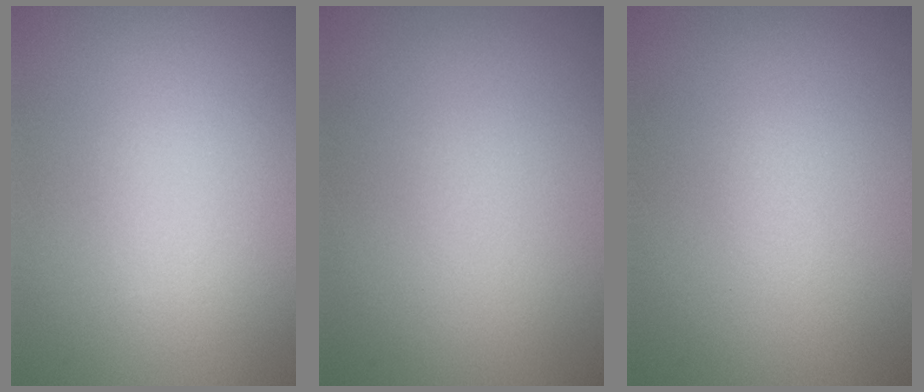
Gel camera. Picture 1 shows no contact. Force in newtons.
{"total": 0.0}
{"total": 0.5, "press": 0.5, "slide": 0.1}